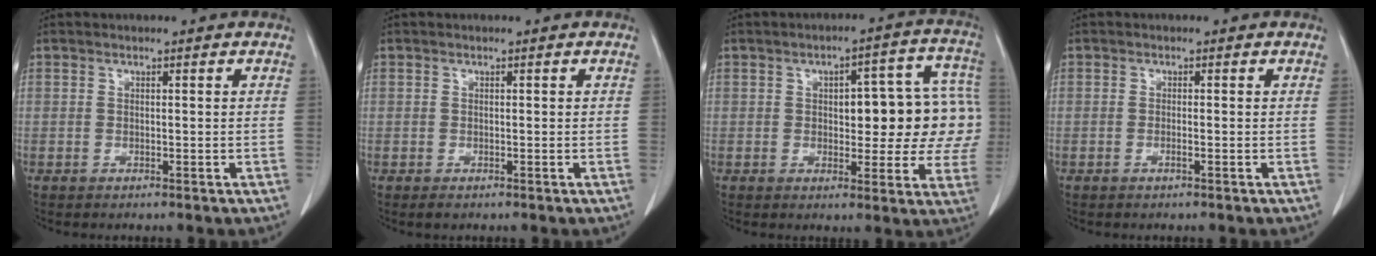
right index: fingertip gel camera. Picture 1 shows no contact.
{"total": 0.9, "force": [-0.4, 0.6, 0.4], "torque": [-0.004, 0.001, -0.004]}
{"total": 14.4, "force": [0.7, 5.7, 13.2], "torque": [-0.151, 0.042, 0.013]}
{"total": 0.7, "force": [-0.2, -0.1, 0.6], "torque": [-0.011, 0.002, -0.002]}